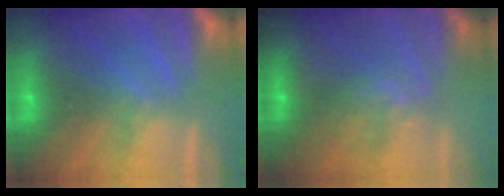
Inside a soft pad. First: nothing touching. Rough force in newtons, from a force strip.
{"total": 6.0}